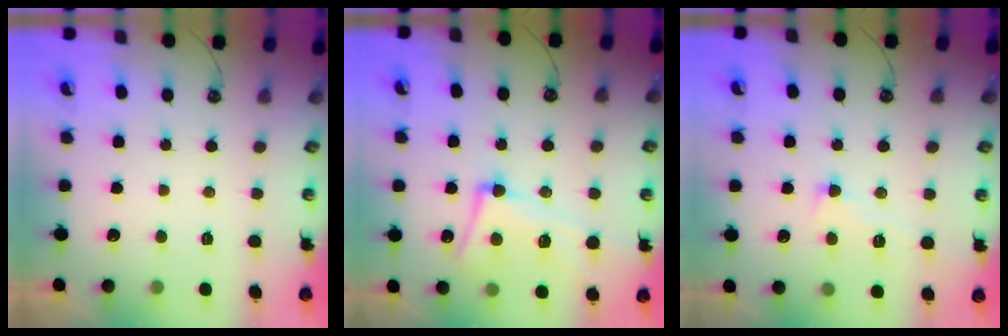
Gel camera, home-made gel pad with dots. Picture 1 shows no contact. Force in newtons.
{"total": 8.1, "press": 7.8, "slide": 2.0}
{"total": 1.7, "press": 1.5, "slide": 0.9}